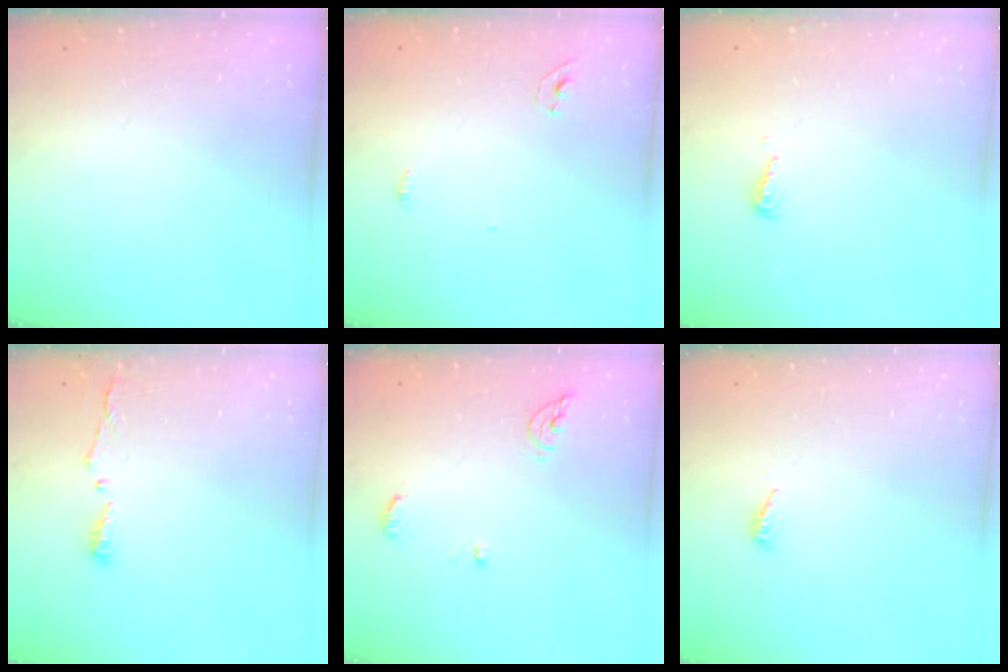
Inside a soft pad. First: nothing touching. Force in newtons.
{"total": 5.6, "press": 3.9, "slide": 4.1}
{"total": 3.2, "press": 3.1, "slide": 0.3}
{"total": 3.7, "press": 3.7, "slide": 0.5}
{"total": 6.7, "press": 6.7, "slide": 0.3}
{"total": 2.9, "press": 2.9, "slide": 0.3}